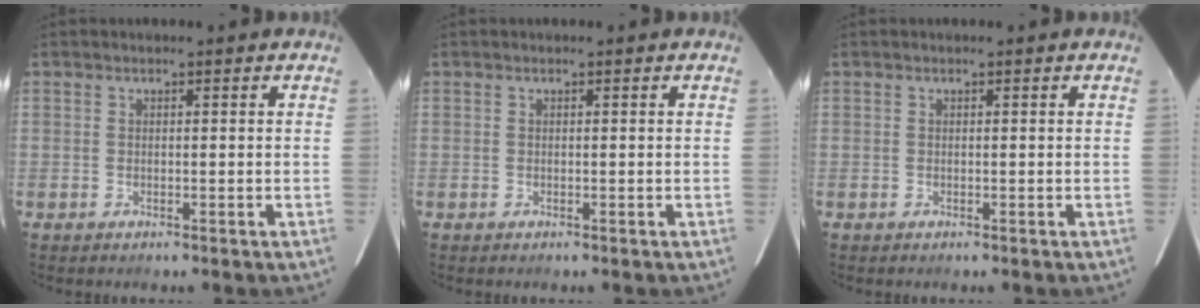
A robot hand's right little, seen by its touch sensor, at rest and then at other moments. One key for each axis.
{"total": 0.0}
{"total": 0.0}